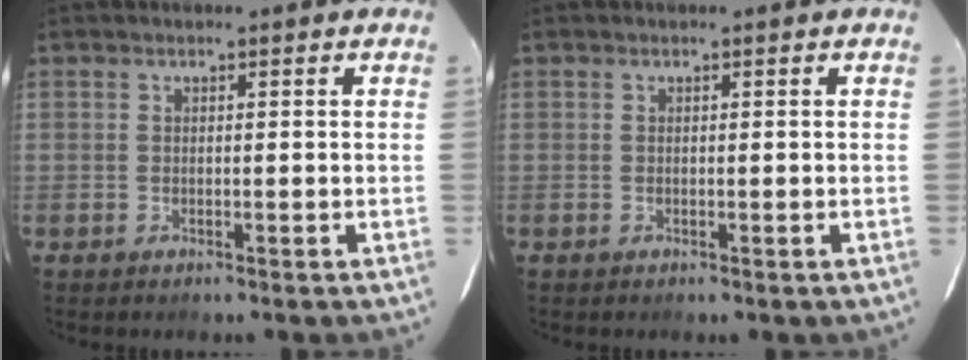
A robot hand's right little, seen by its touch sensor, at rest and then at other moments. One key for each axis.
{"total": 0.0}